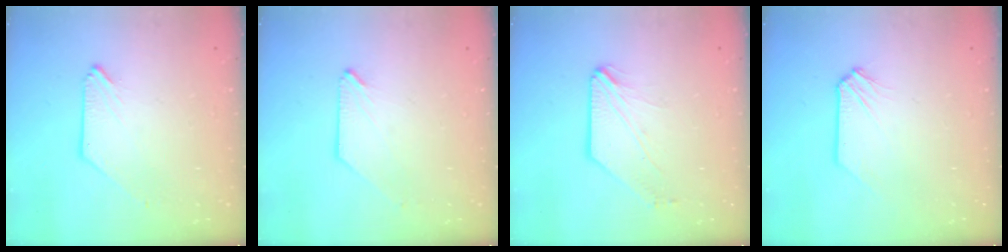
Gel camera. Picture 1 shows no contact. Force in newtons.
{"total": 0.7, "press": 0.7, "slide": 0.1}
{"total": 1.3, "press": 1.3, "slide": 0.3}
{"total": 0.0}